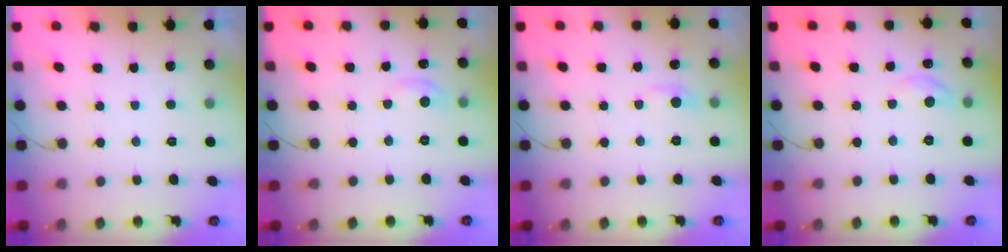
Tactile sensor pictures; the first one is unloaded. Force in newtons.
{"total": 3.6, "press": 3.6, "slide": 0.5}
{"total": 4.5, "press": 4.5, "slide": 0.7}
{"total": 5.0, "press": 4.9, "slide": 0.7}